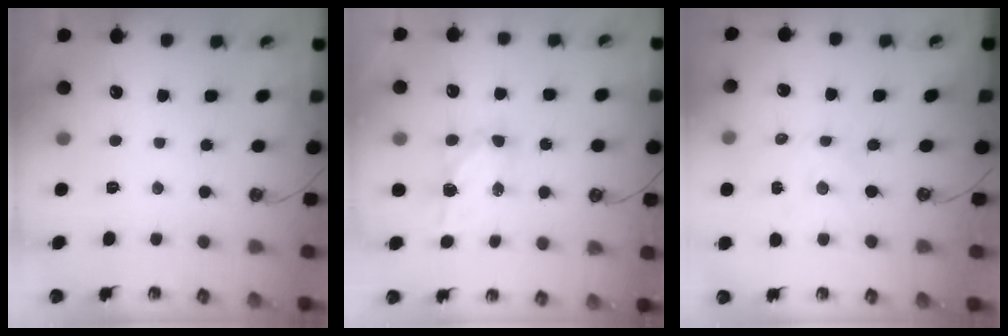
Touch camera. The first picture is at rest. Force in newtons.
{"total": 6.4, "press": 6.4, "slide": 0.4}
{"total": 2.0, "press": 2.0, "slide": 0.5}